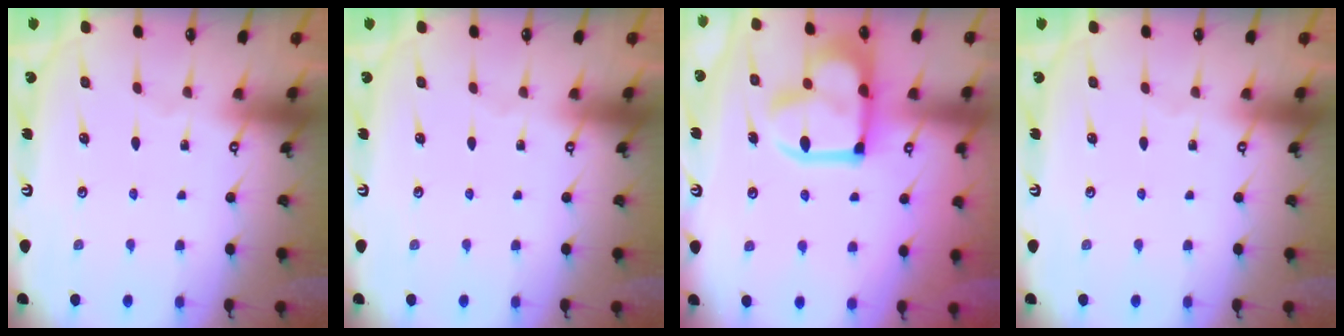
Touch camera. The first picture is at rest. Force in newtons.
{"total": 0.0}
{"total": 17.4, "press": 17.4, "slide": 1.5}
{"total": 0.0}